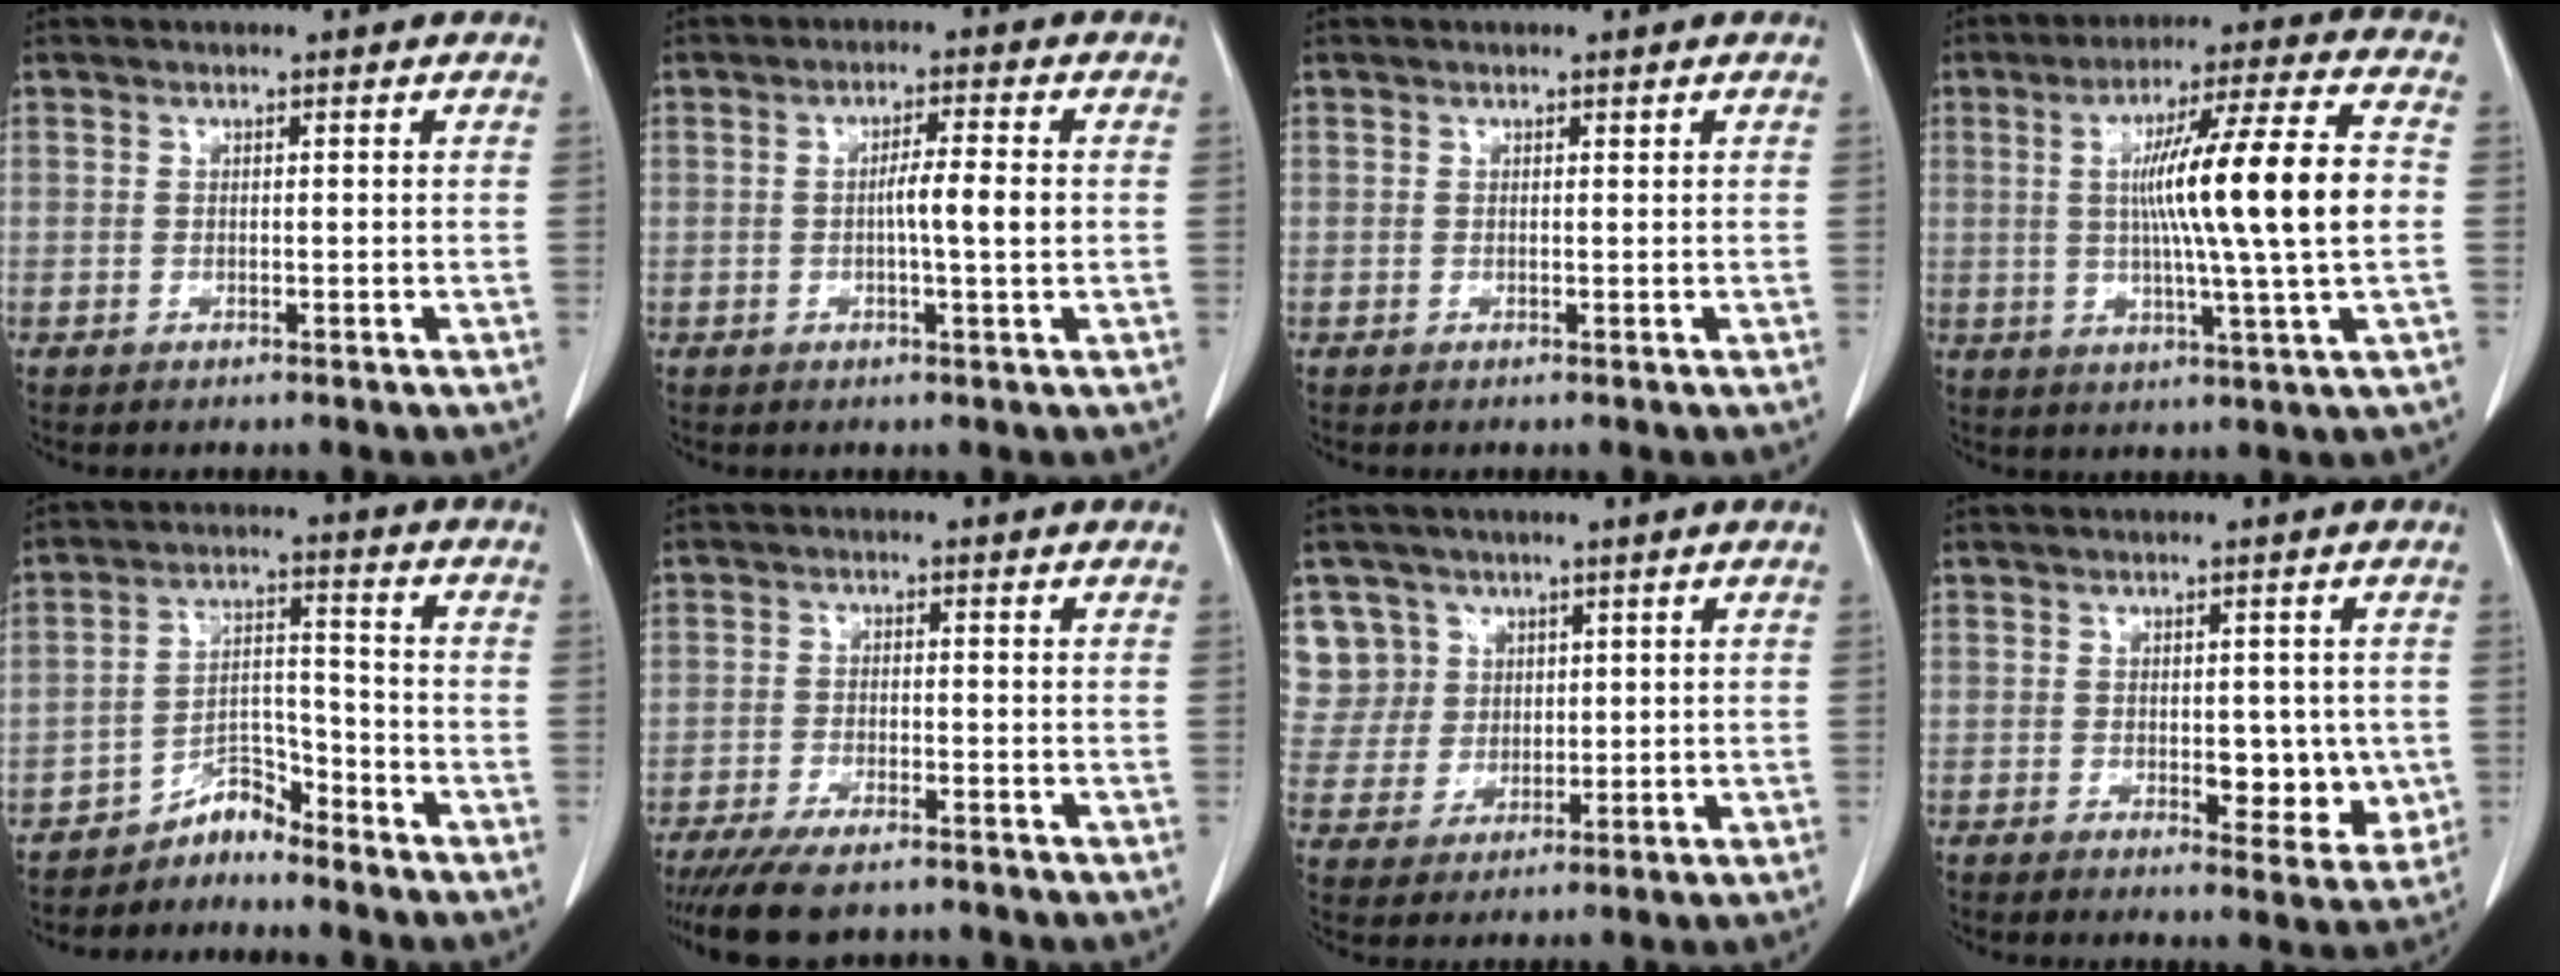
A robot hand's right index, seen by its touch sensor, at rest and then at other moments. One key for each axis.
{"total": 4.3, "fx": -0.2, "fy": 0.0, "fz": 4.3, "tx": -0.073, "ty": 0.000, "tz": -0.005}
{"total": 0.0}
{"total": 16.0, "fx": 0.6, "fy": -0.6, "fz": 16.0, "tx": -0.264, "ty": 0.008, "tz": 0.006}
{"total": 4.8, "fx": -4.6, "fy": 1.3, "fz": 0.4, "tx": 0.003, "ty": 0.021, "tz": -0.080}
{"total": 8.3, "fx": -7.1, "fy": 1.7, "fz": 4.1, "tx": -0.063, "ty": -0.016, "tz": -0.115}
{"total": 7.9, "fx": 3.8, "fy": 7.0, "fz": -0.1, "tx": 0.005, "ty": 0.019, "tz": 0.087}
{"total": 7.0, "fx": -0.7, "fy": 3.6, "fz": 6.0, "tx": -0.058, "ty": -0.005, "tz": 0.001}